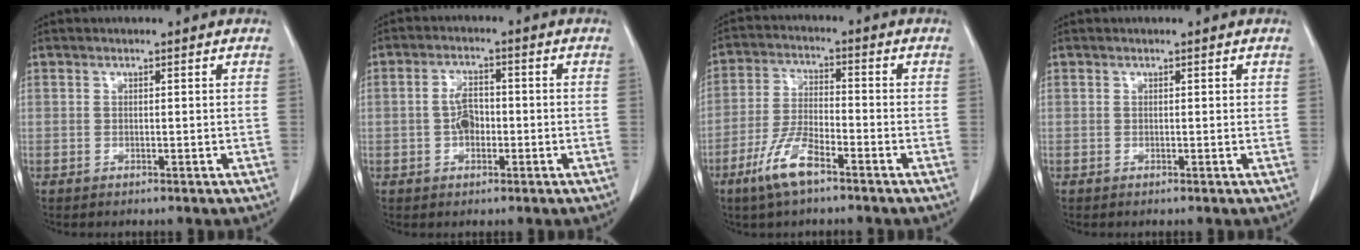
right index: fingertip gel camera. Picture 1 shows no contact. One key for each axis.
{"total": 3.9, "fx": -0.8, "fy": 2.3, "fz": 3.1, "tx": -0.059, "ty": 0.012, "tz": -0.016}
{"total": 8.1, "fx": -5.1, "fy": 1.9, "fz": 6.0, "tx": -0.129, "ty": -0.009, "tz": -0.101}
{"total": 0.0}